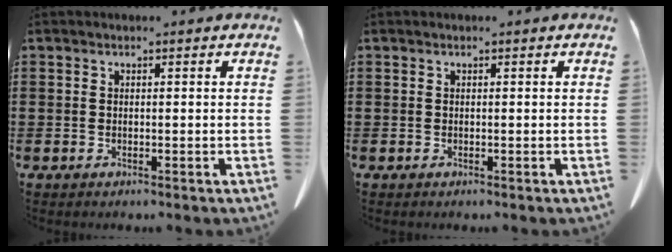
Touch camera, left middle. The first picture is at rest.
{"total": 0.0}